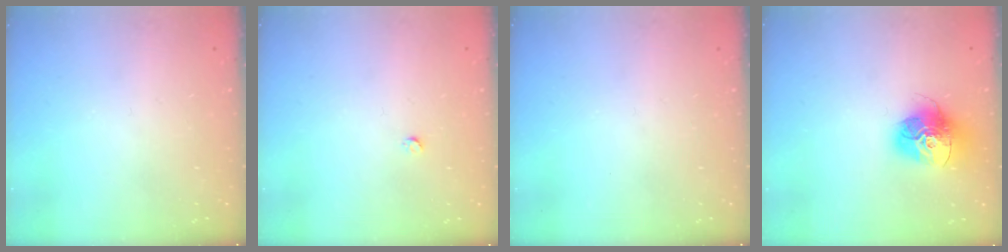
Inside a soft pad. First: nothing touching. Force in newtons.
{"total": 2.4, "press": 2.4, "slide": 0.3}
{"total": 0.0}
{"total": 15.6, "press": 15.5, "slide": 1.4}